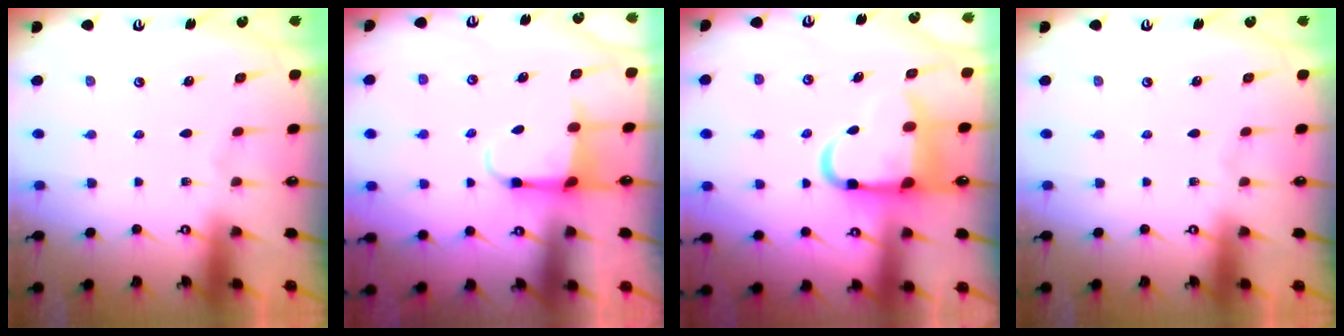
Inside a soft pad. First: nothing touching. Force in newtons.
{"total": 3.7, "press": 3.6, "slide": 0.9}
{"total": 9.8, "press": 9.5, "slide": 2.2}
{"total": 0.0}